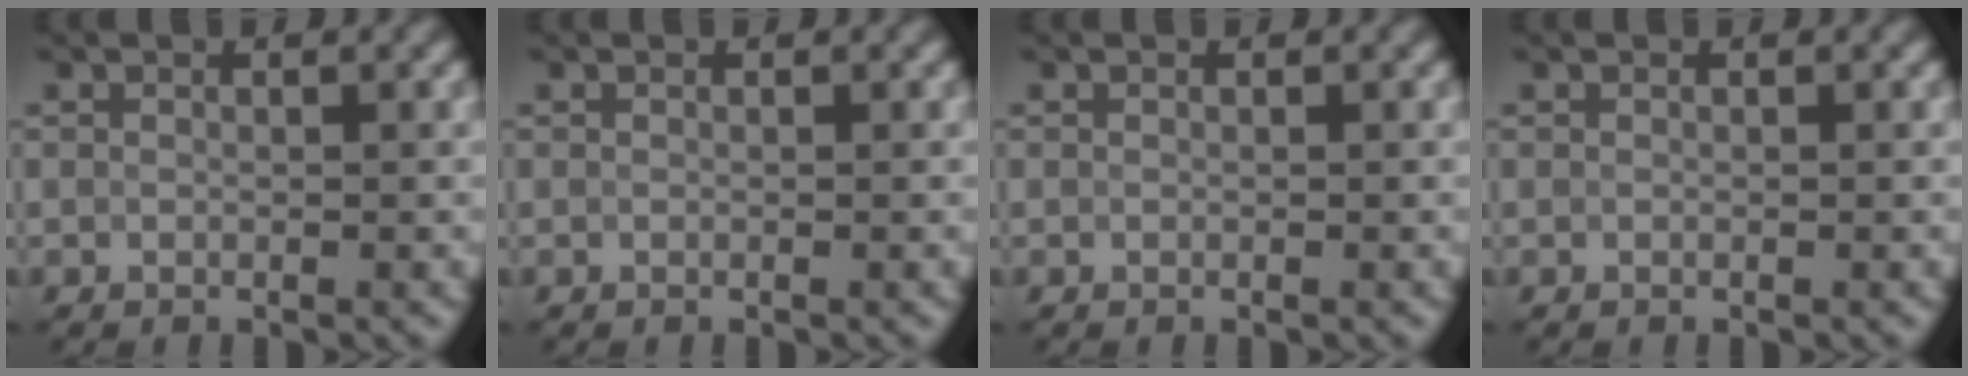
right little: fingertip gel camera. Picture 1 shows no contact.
{"total": 0.0}
{"total": 0.0}
{"total": 0.0}